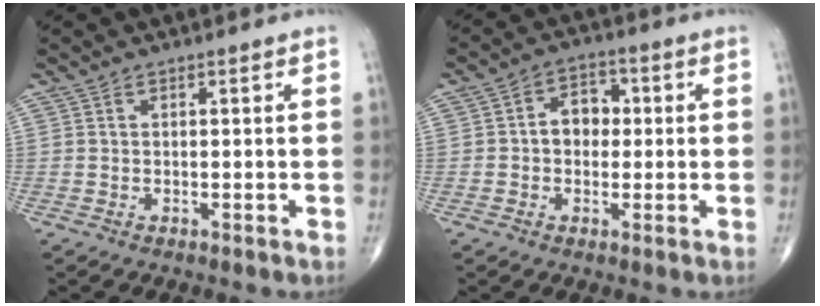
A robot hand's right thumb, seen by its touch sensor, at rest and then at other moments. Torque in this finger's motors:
{"motor_torque": [0.89, 0.83, 0.40, -0.16, 0.03]}